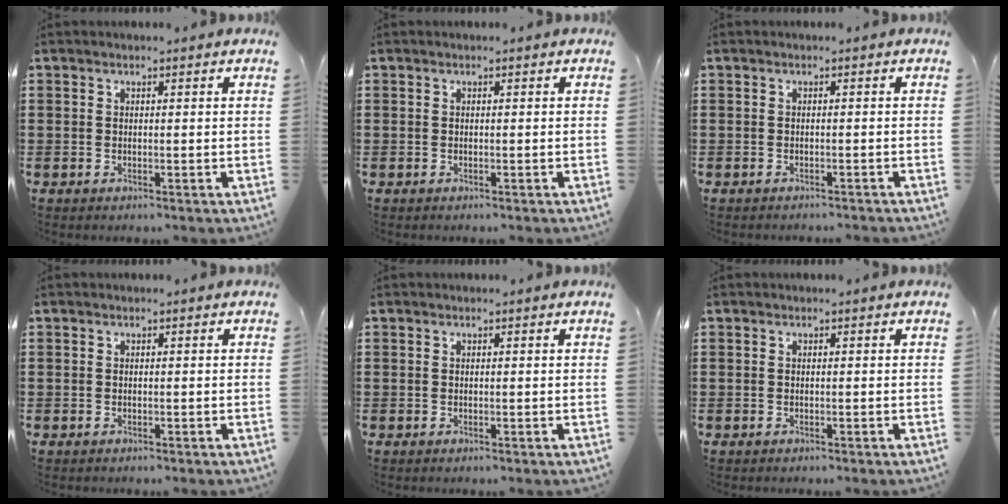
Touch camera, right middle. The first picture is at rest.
{"total": 0.0}
{"total": 0.7, "force": [-0.7, 0.0, 0.1], "torque": [-0.003, -0.001, -0.014]}
{"total": 0.0}
{"total": 0.0}
{"total": 0.0}